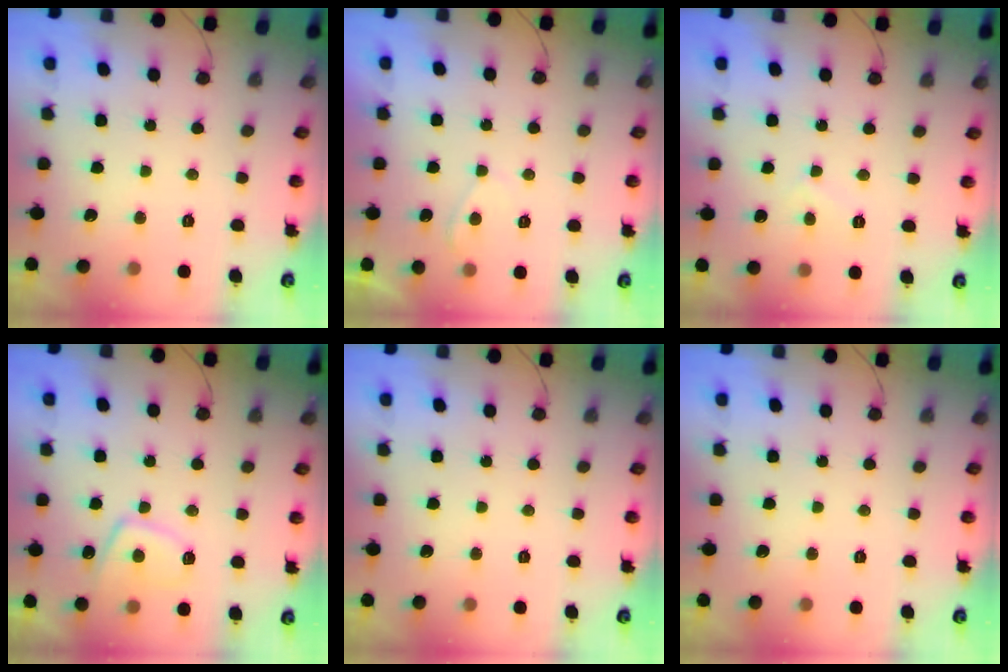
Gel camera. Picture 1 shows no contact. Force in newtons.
{"total": 1.3, "press": 1.2, "slide": 0.6}
{"total": 2.8, "press": 2.8, "slide": 0.3}
{"total": 8.9, "press": 8.9, "slide": 1.1}
{"total": 0.0}
{"total": 0.0}